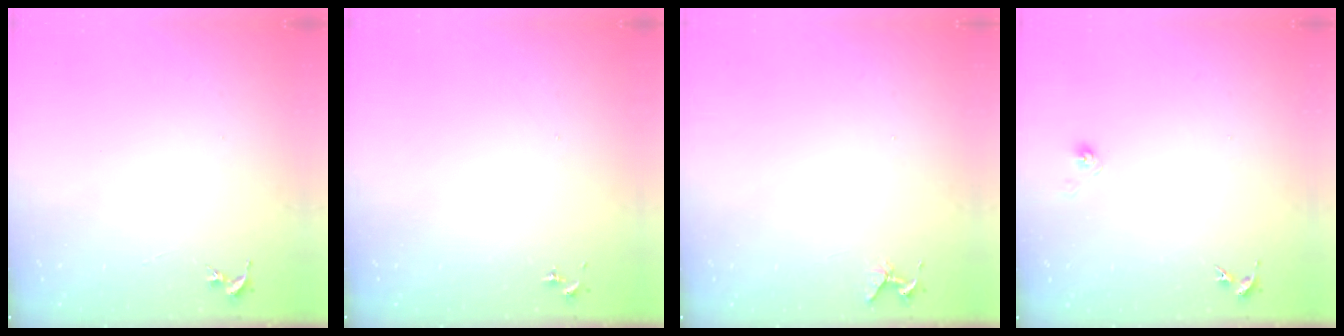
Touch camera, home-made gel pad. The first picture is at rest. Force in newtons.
{"total": 0.0}
{"total": 4.2, "press": 4.2, "slide": 0.4}
{"total": 2.8, "press": 2.6, "slide": 1.1}